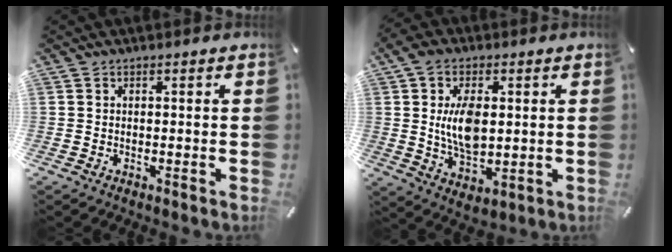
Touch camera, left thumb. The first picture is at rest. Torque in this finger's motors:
{"motor_torque": [2.71, 2.26, 1.57, -0.41, 0.62]}